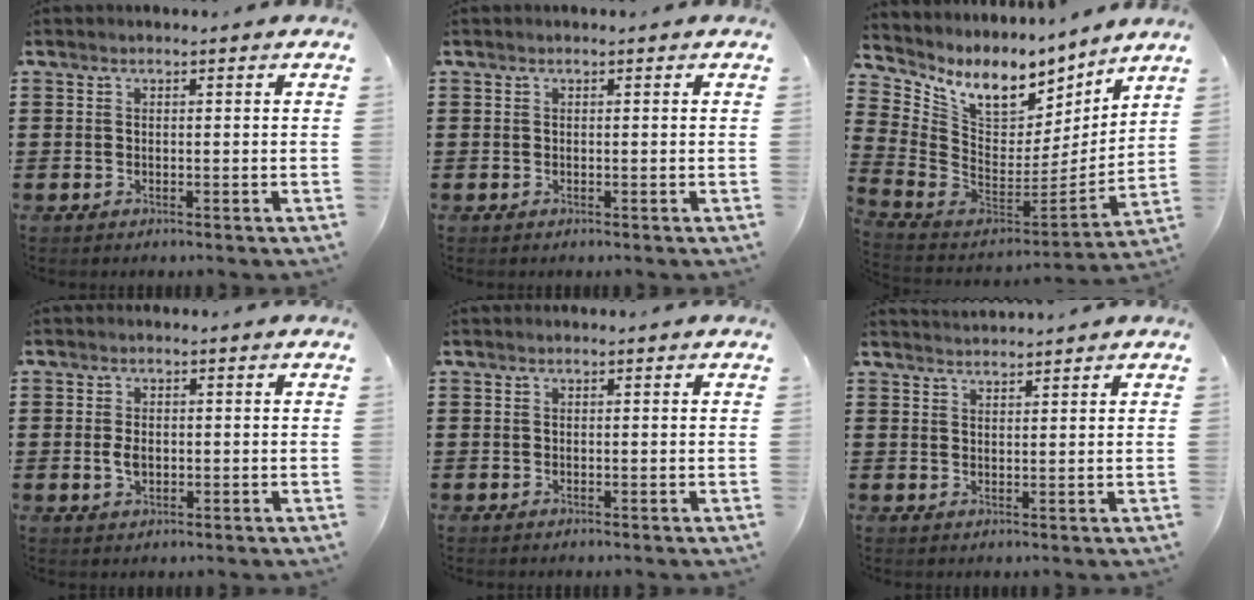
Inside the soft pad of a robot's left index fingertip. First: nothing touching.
{"total": 0.0}
{"total": 9.5, "force": [6.2, 5.2, 4.9], "torque": [-0.124, -0.037, 0.115]}
{"total": 2.7, "force": [-0.1, 1.6, 2.2], "torque": [-0.051, 0.001, -0.005]}
{"total": 0.0}
{"total": 2.0, "force": [2.0, -0.1, -0.1], "torque": [-0.003, -0.002, 0.038]}